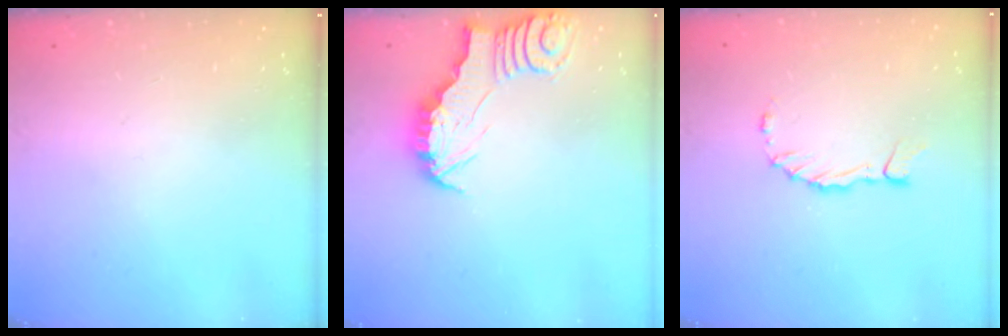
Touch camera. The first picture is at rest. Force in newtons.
{"total": 3.0, "press": 3.0, "slide": 0.3}
{"total": 1.9, "press": 1.9, "slide": 0.0}